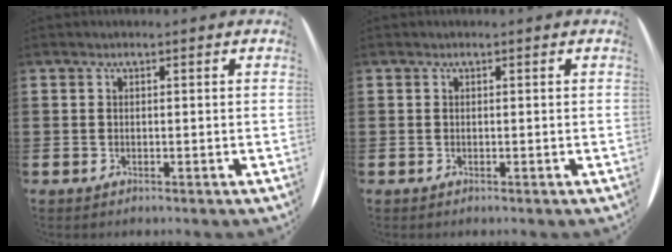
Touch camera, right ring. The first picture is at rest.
{"total": 0.0}